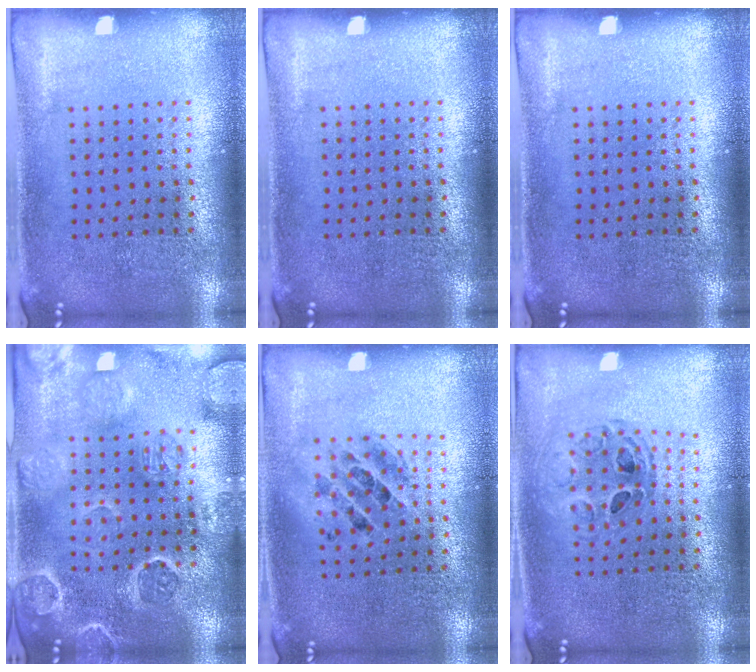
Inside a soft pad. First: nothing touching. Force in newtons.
{"total": 0.0}
{"total": 0.0}
{"total": 3.3, "press": 3.0, "slide": 1.2}
{"total": 1.3, "press": 1.1, "slide": 0.5}
{"total": 0.8, "press": 0.8, "slide": 0.1}